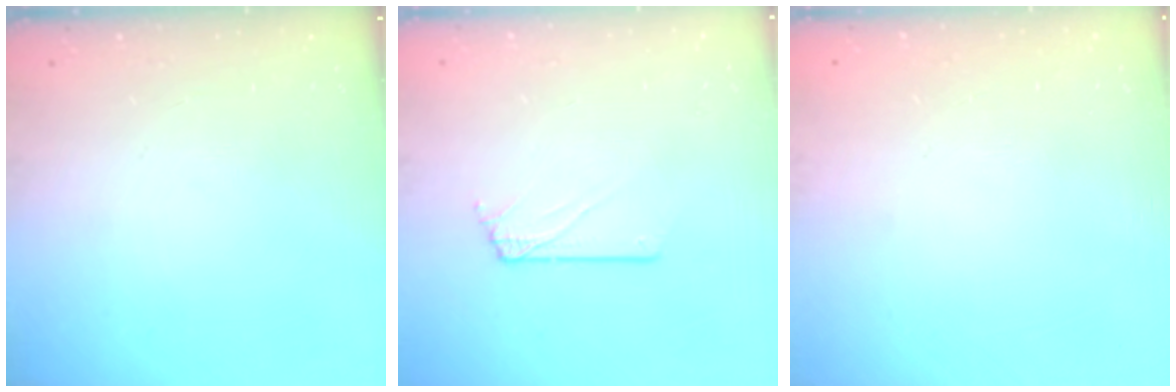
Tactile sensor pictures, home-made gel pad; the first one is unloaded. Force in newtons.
{"total": 1.5, "press": 1.5, "slide": 0.1}
{"total": 0.0}